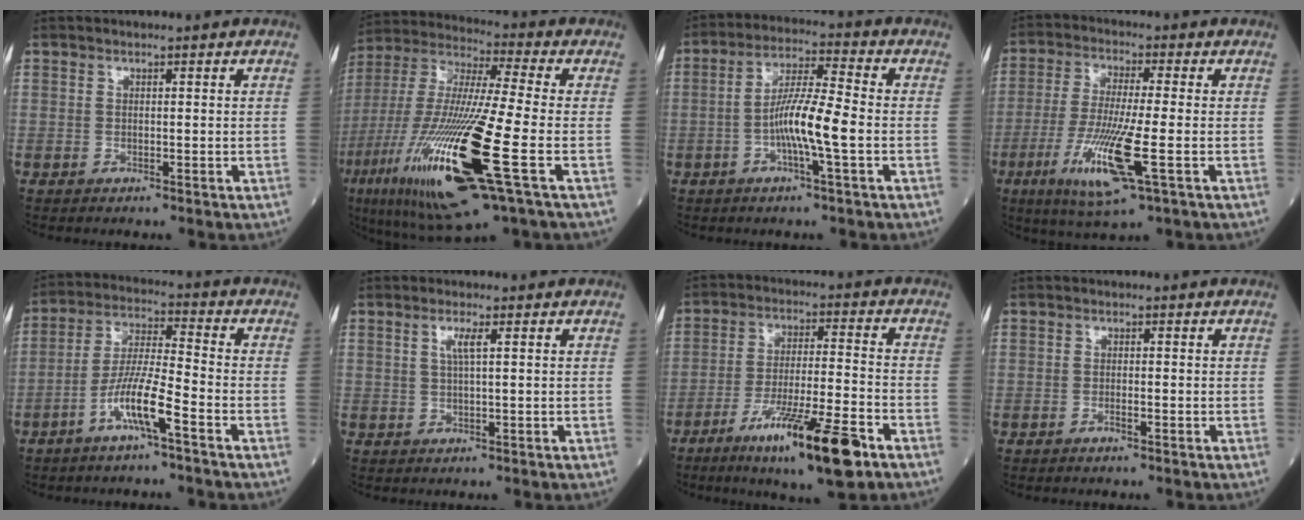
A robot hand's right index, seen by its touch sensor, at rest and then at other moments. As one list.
[{"total": 25.6, "force": [-8.4, 2.5, 24.1], "torque": [-0.529, -0.053, -0.153]}, {"total": 9.6, "force": [-2.2, 0.2, 9.3], "torque": [-0.179, 0.007, -0.049]}, {"total": 12.0, "force": [-4.1, 0.6, 11.2], "torque": [-0.232, -0.028, -0.076]}, {"total": 8.4, "force": [-4.3, 0.3, 7.1], "torque": [-0.139, 0.004, -0.087]}, {"total": 2.2, "force": [0.8, -0.1, 2.1], "torque": [-0.048, 0.001, 0.015]}, {"total": 15.6, "force": [-8.9, 1.2, 12.7], "torque": [-0.211, -0.031, -0.148]}, {"total": 1.0, "force": [-0.6, 0.1, 0.9], "torque": [-0.019, -0.001, -0.010]}]